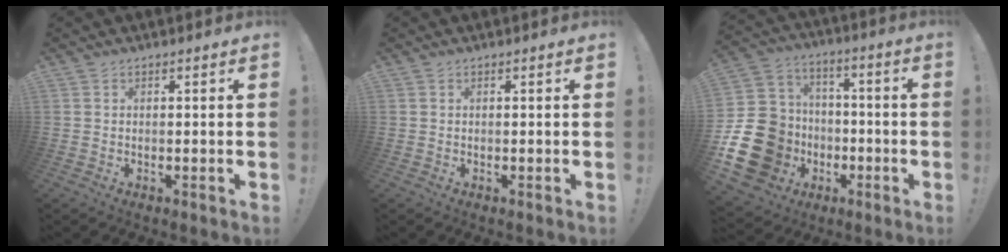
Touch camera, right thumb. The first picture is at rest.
{"total": 0.0}
{"total": 23.3, "force": [-6.3, 19.6, 10.9], "torque": [-0.213, 0.038, -0.060]}